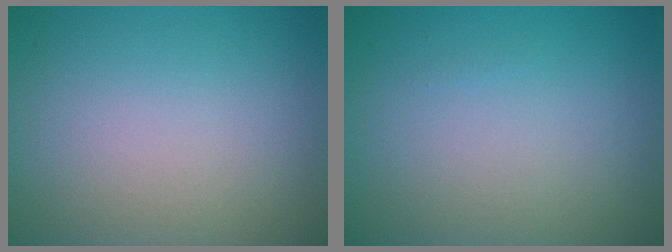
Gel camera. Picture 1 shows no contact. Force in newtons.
{"total": 0.0}